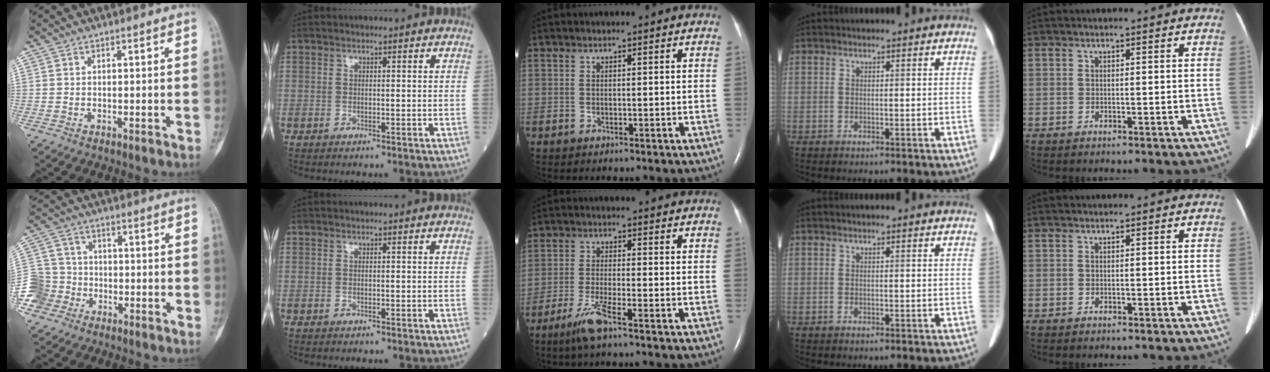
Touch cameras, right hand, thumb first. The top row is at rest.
{"thumb": {"total": 8.9, "force": [-4.4, 7.6, 1.4], "torque": [-0.018, 0.037, -0.086]}, "middle": {"total": 5.1, "force": [-3.3, 0.0, 3.8], "torque": [-0.085, -0.011, -0.069]}}